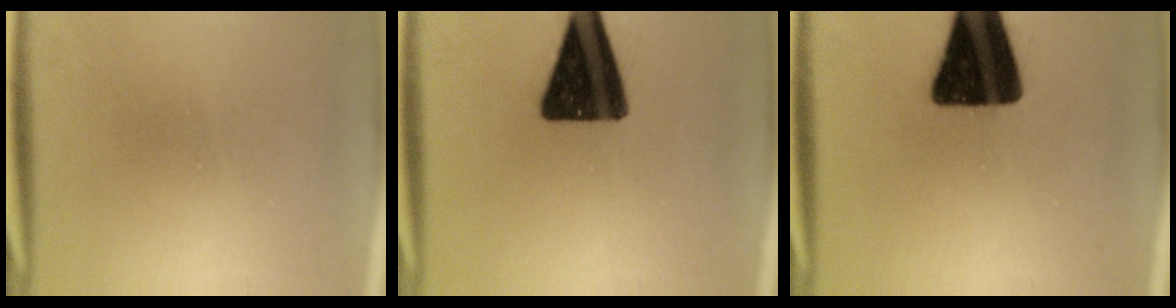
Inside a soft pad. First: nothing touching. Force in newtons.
{"total": 15.8}
{"total": 18.9}